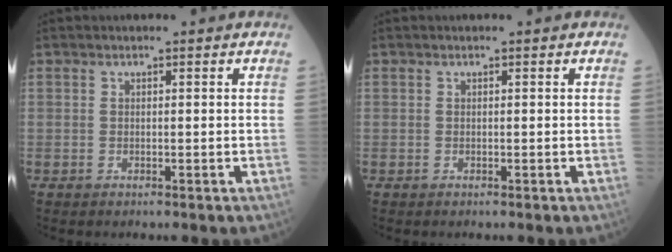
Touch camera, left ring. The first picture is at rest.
{"total": 0.0}